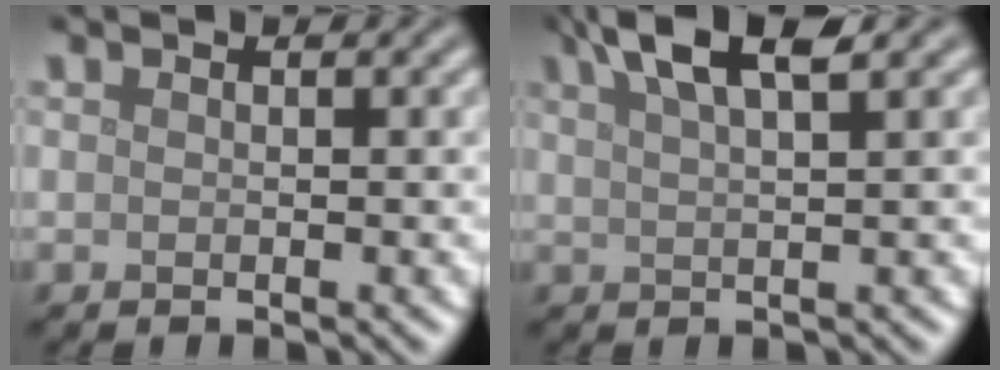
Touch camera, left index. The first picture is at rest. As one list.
[{"total": 5.7, "force": [3.7, 1.3, 4.1], "torque": [-0.055, 0.018, 0.059]}]